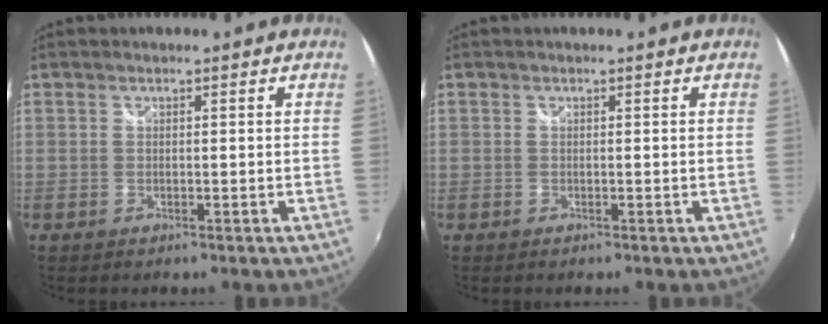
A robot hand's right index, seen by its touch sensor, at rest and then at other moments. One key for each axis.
{"total": 0.0}